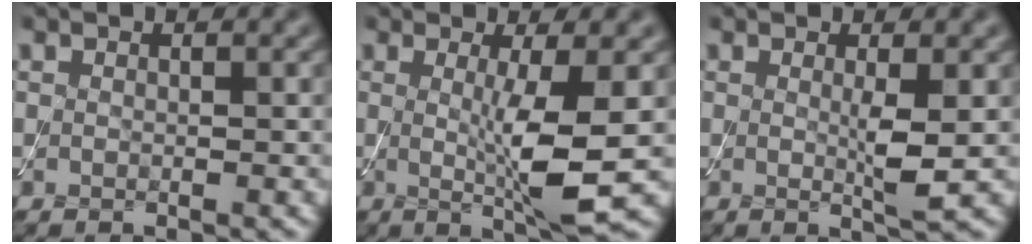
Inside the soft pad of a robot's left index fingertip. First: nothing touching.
{"total": 5.5, "force": [-0.1, 0.7, 5.5], "torque": [-0.095, -0.014, 0.001]}
{"total": 2.3, "force": [0.2, 0.2, 2.3], "torque": [-0.042, -0.009, 0.001]}